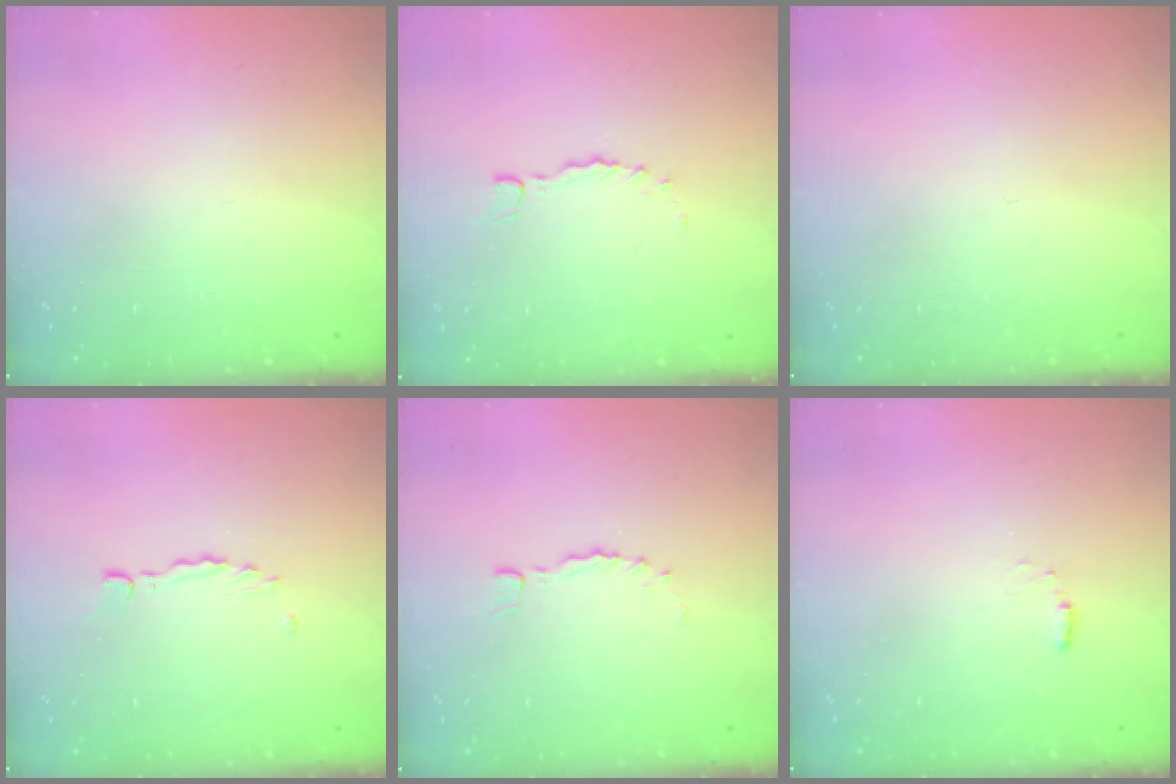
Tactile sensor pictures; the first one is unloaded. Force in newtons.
{"total": 0.0}
{"total": 0.0}
{"total": 1.1, "press": 1.1, "slide": 0.3}
{"total": 0.0}
{"total": 2.9, "press": 2.9, "slide": 0.5}